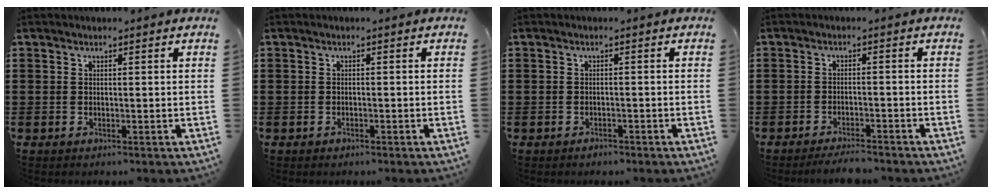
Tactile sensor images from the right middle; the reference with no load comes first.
{"total": 0.6, "force": [-0.5, 0.3, 0.1], "torque": [-0.003, 0.001, -0.011]}
{"total": 0.9, "force": [-0.8, 0.3, 0.1], "torque": [-0.004, 0.002, -0.019]}
{"total": 2.6, "force": [-2.5, 0.2, 0.7], "torque": [-0.013, 0.003, -0.050]}